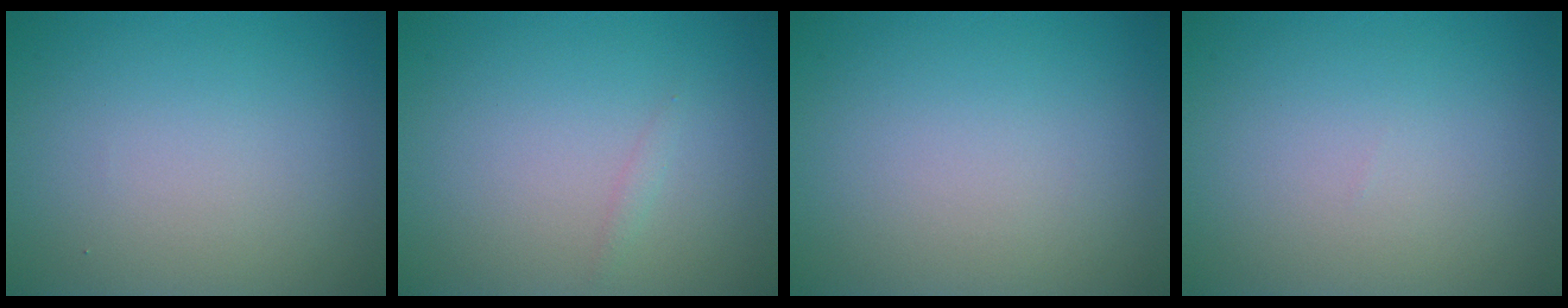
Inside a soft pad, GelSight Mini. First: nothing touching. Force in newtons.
{"total": 0.5, "press": 0.5, "slide": 0.0}
{"total": 0.0}
{"total": 0.0}